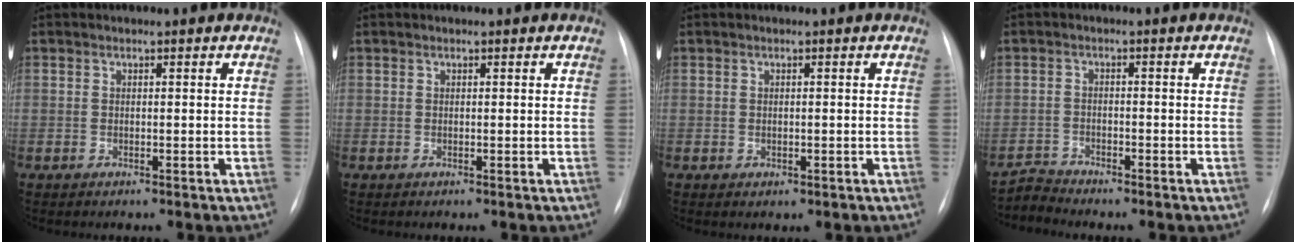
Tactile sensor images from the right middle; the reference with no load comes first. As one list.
[{"total": 0.0}, {"total": 0.8, "force": [-0.2, 0.6, 0.5], "torque": [-0.009, -0.001, 0.001]}, {"total": 2.6, "force": [-2.4, -0.3, -0.9], "torque": [0.026, -0.017, -0.045]}]